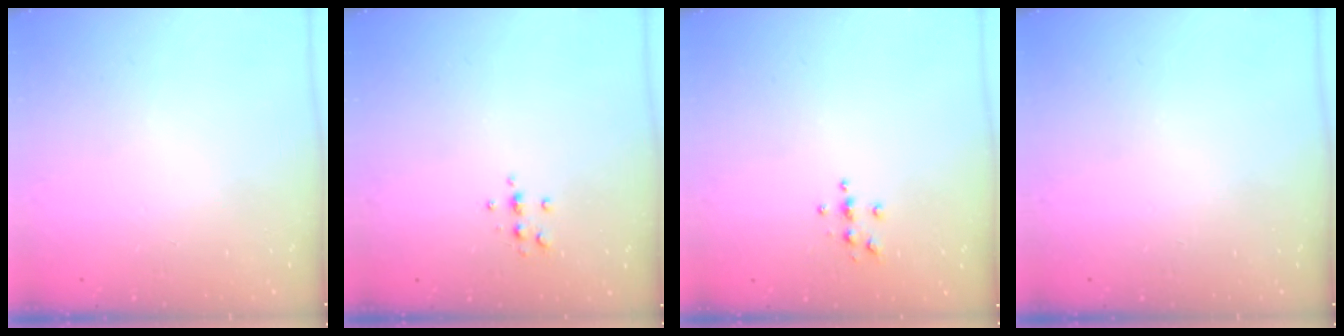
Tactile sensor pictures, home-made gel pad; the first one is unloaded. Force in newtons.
{"total": 5.4, "press": 5.2, "slide": 1.4}
{"total": 3.8, "press": 3.8, "slide": 0.4}
{"total": 0.0}